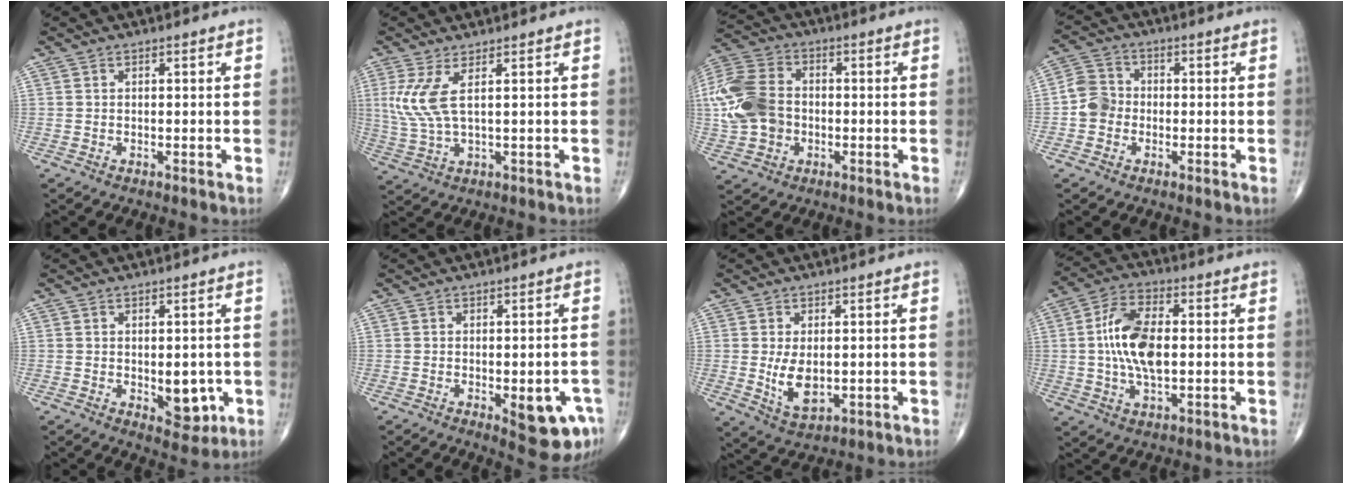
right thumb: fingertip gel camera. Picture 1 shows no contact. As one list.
[{"total": 6.3, "force": [2.0, 1.3, 5.9], "torque": [-0.160, -0.012, 0.049]}, {"total": 14.8, "force": [-1.1, 11.2, 9.7], "torque": [-0.207, 0.018, -0.023]}, {"total": 5.2, "force": [-1.2, 4.6, 2.1], "torque": [-0.027, 0.015, -0.035]}, {"total": 6.3, "force": [-0.9, 3.6, 5.1], "torque": [-0.039, -0.010, -0.003]}, {"total": 8.8, "force": [-3.0, 3.3, 7.6], "torque": [-0.075, 0.000, -0.026]}, {"total": 6.6, "force": [-0.1, 3.7, 5.4], "torque": [-0.090, -0.017, 0.012]}, {"total": 12.3, "force": [0.4, 6.2, 10.6], "torque": [-0.205, 0.009, 0.005]}]